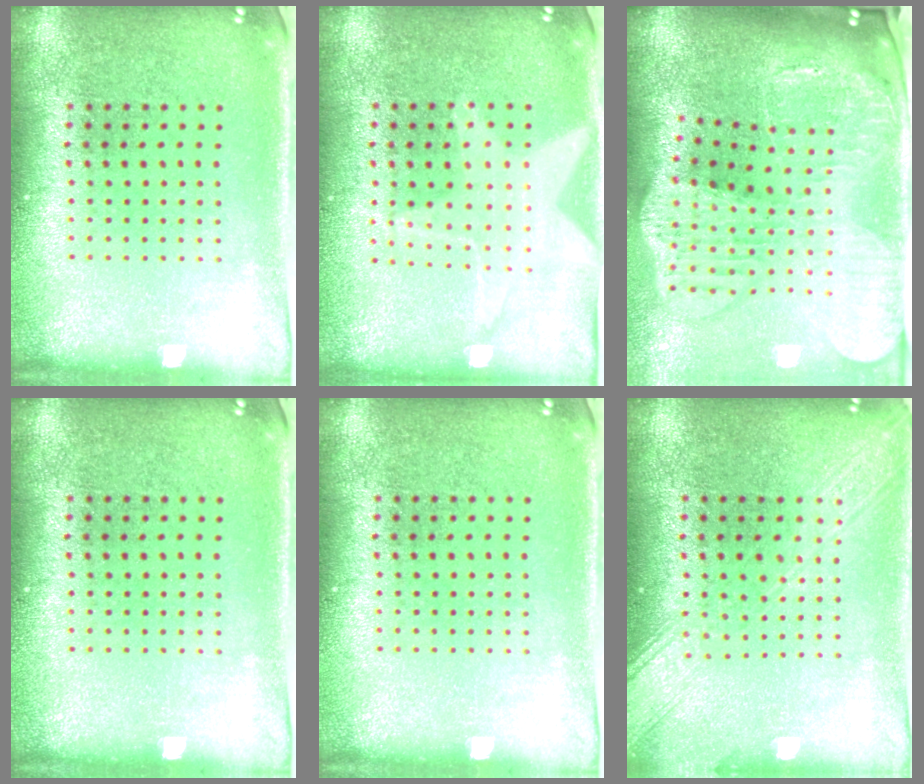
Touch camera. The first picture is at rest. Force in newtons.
{"total": 1.2, "press": 1.2, "slide": 0.2}
{"total": 4.5, "press": 3.4, "slide": 2.9}
{"total": 0.0}
{"total": 0.0}
{"total": 3.4, "press": 3.4, "slide": 0.5}